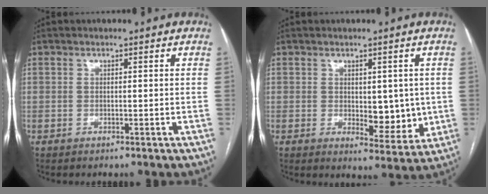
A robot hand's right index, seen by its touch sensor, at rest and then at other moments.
{"total": 6.7, "force": [0.1, 3.5, 5.8], "torque": [-0.064, -0.007, 0.013]}